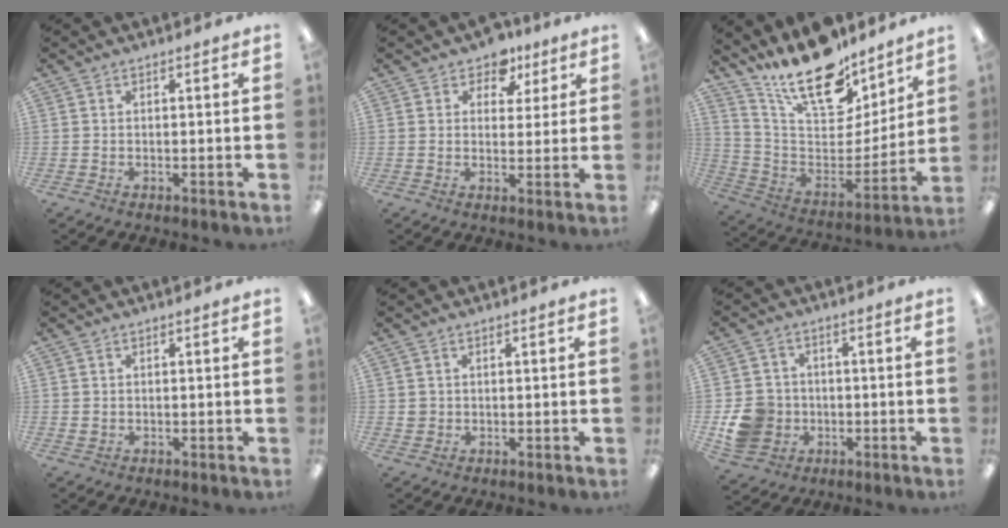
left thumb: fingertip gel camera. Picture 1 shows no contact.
{"total": 6.4, "force": [4.2, 4.5, 1.8], "torque": [-0.026, -0.019, 0.073]}
{"total": 20.5, "force": [16.3, 7.8, 9.8], "torque": [-0.177, -0.119, 0.289]}
{"total": 0.7, "force": [0.4, 0.6, 0.0], "torque": [0.000, 0.003, 0.007]}
{"total": 1.7, "force": [0.7, 1.5, 0.2], "torque": [-0.006, 0.003, 0.012]}
{"total": 9.7, "force": [-1.8, 8.9, 3.2], "torque": [-0.074, 0.021, -0.025]}